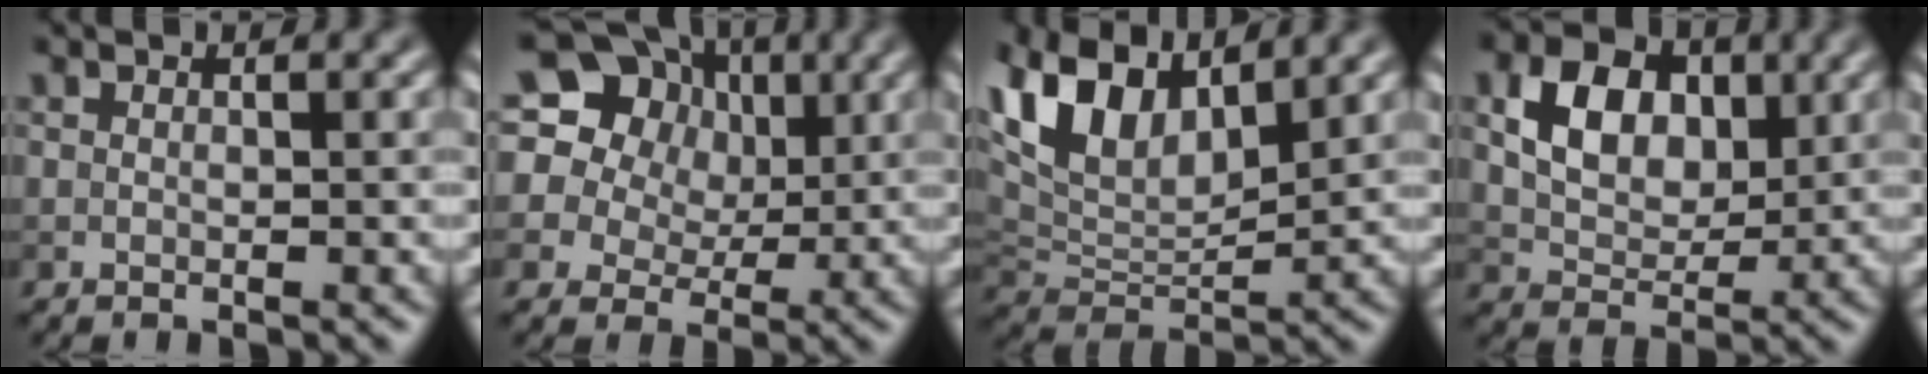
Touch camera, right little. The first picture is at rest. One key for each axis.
{"total": 19.5, "fx": 8.3, "fy": 15.7, "fz": 8.1, "tx": -0.195, "ty": 0.061, "tz": 0.123}
{"total": 9.1, "fx": 5.2, "fy": 4.3, "fz": 6.2, "tx": -0.140, "ty": 0.015, "tz": 0.096}
{"total": 5.9, "fx": 1.7, "fy": 4.2, "fz": 3.8, "tx": -0.070, "ty": 0.002, "tz": 0.027}